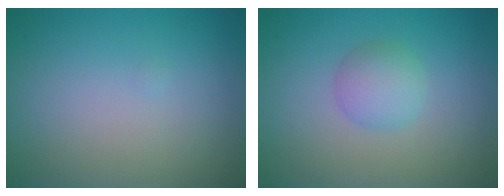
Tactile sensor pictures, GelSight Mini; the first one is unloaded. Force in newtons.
{"total": 2.3, "press": 2.3, "slide": 0.1}